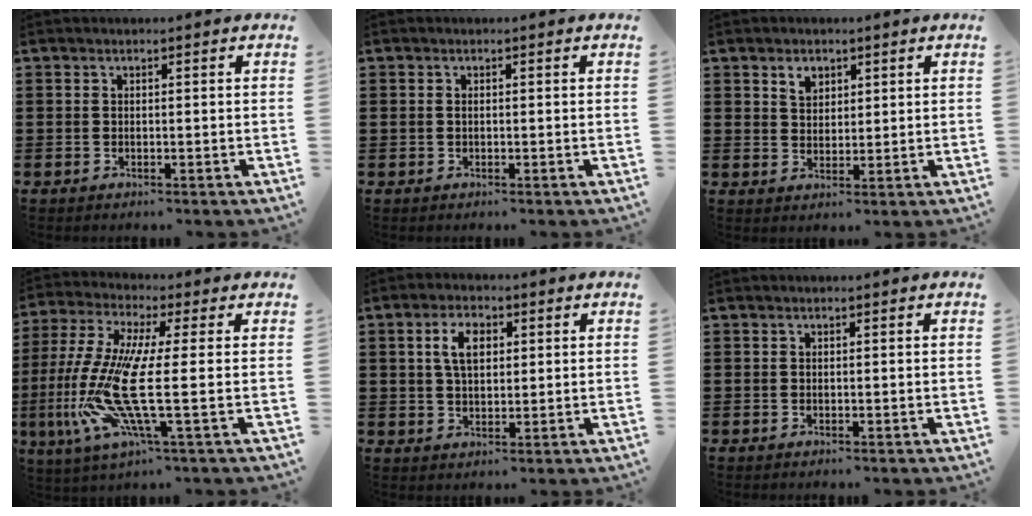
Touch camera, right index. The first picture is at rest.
{"total": 0.5, "force": [0.0, 0.3, 0.4], "torque": [-0.011, -0.001, 0.000]}
{"total": 2.9, "force": [1.8, 2.0, 1.2], "torque": [-0.024, 0.003, 0.031]}
{"total": 13.9, "force": [-2.3, 1.9, 13.6], "torque": [-0.315, -0.034, -0.057]}
{"total": 5.1, "force": [1.4, 2.9, 3.9], "torque": [-0.079, 0.011, 0.021]}
{"total": 0.0}